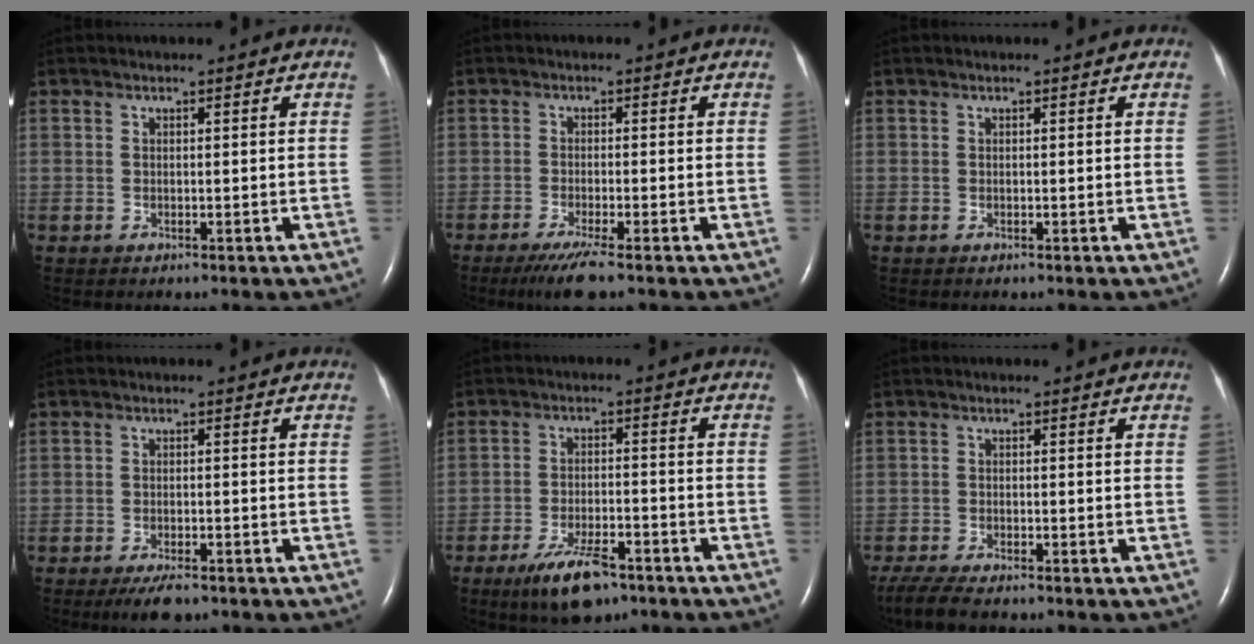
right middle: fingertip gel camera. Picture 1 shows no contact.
{"total": 4.8, "force": [-3.4, 0.0, 3.4], "torque": [-0.068, -0.015, -0.061]}
{"total": 0.0}
{"total": 4.0, "force": [-2.9, 1.2, 2.4], "torque": [-0.046, -0.005, -0.043]}
{"total": 8.3, "force": [-5.7, 2.7, 5.4], "torque": [-0.106, -0.008, -0.094]}
{"total": 6.4, "force": [-5.3, 1.2, 3.3], "torque": [-0.063, -0.017, -0.090]}